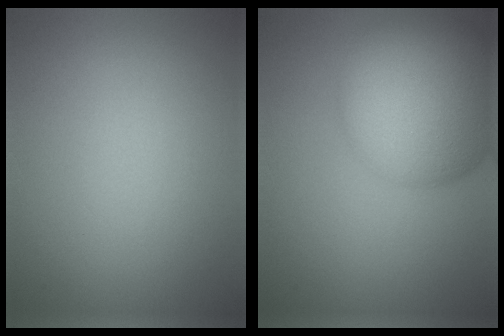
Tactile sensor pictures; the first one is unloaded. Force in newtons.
{"total": 11.8, "press": 11.8, "slide": 0.7}